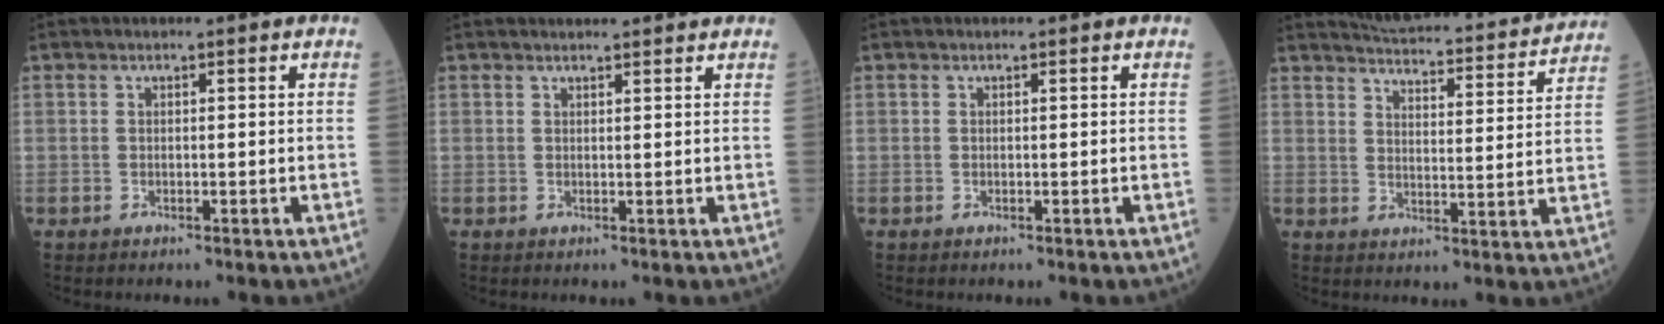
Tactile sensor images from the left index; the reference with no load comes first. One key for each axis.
{"total": 5.4, "fx": 5.1, "fy": 0.5, "fz": 1.6, "tx": -0.020, "ty": 0.023, "tz": 0.057}
{"total": 0.0}
{"total": 18.5, "fx": 17.4, "fy": 2.2, "fz": 5.7, "tx": -0.083, "ty": -0.019, "tz": 0.216}